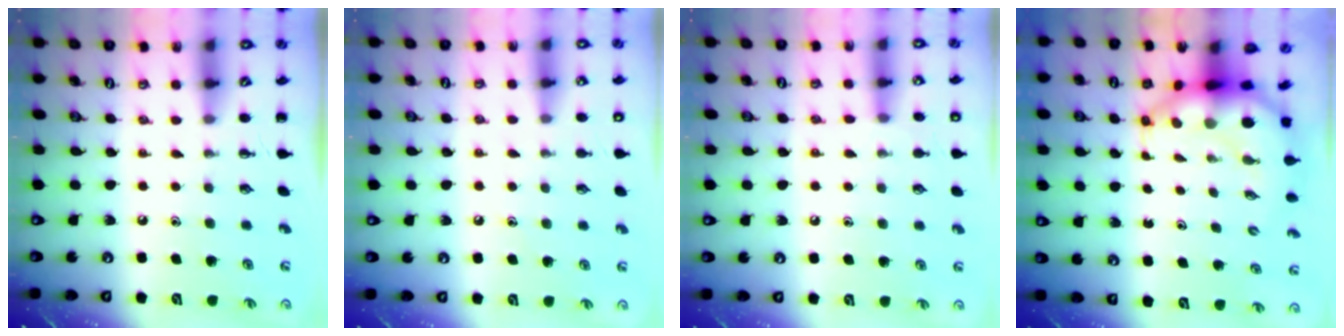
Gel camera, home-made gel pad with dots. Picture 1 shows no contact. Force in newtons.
{"total": 5.1, "press": 4.9, "slide": 1.5}
{"total": 8.1, "press": 7.8, "slide": 2.1}
{"total": 6.4, "press": 6.1, "slide": 1.9}